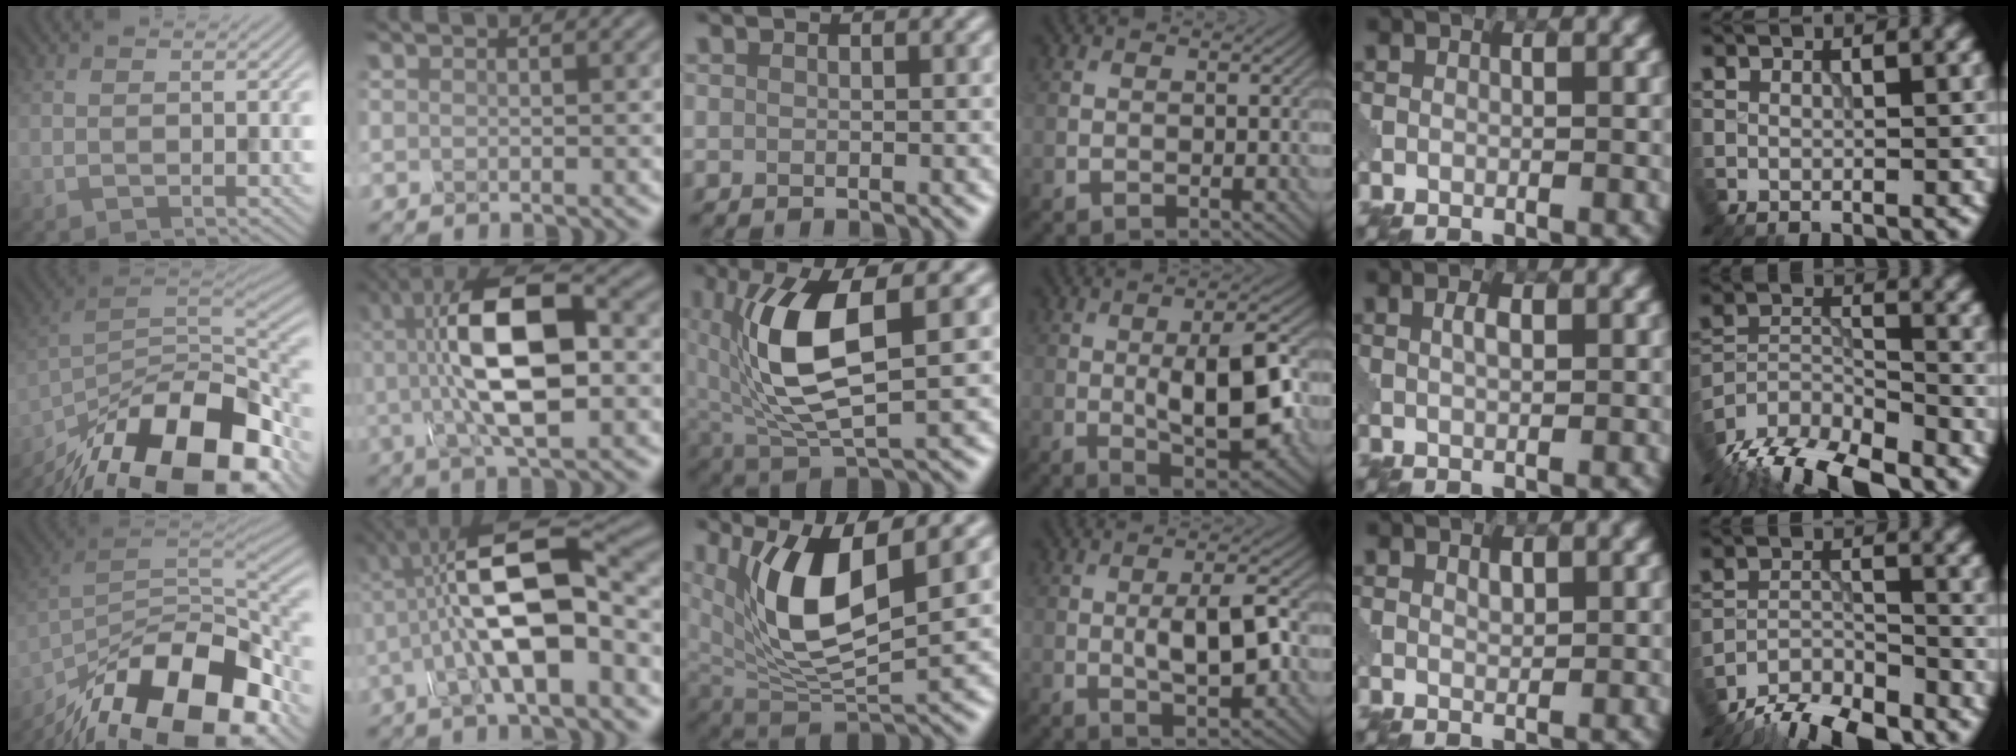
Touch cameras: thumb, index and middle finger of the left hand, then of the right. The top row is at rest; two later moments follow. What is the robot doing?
{"motion": "disassemble", "object": "glue stick"}